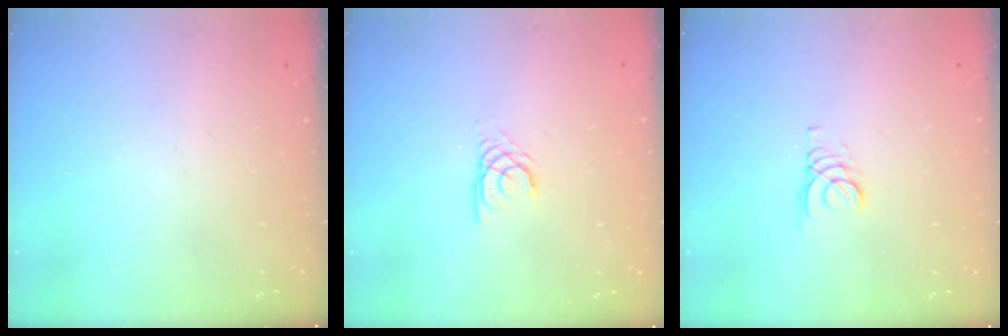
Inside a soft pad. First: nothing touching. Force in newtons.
{"total": 2.2, "press": 2.2, "slide": 0.3}
{"total": 2.1, "press": 2.1, "slide": 0.1}